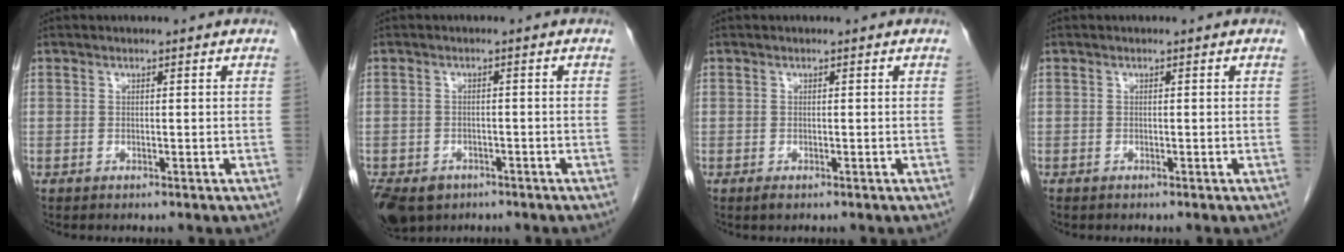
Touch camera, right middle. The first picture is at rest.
{"total": 10.9, "force": [-6.2, 8.0, 4.1], "torque": [-0.119, -0.013, -0.085]}
{"total": 0.7, "force": [-0.5, 0.3, 0.5], "torque": [-0.009, -0.001, -0.005]}
{"total": 0.0}